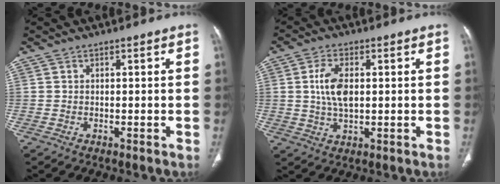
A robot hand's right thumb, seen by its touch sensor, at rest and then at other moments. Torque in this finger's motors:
{"motor_torque": [1.23, 1.18, 0.94, -0.42, 0.07]}